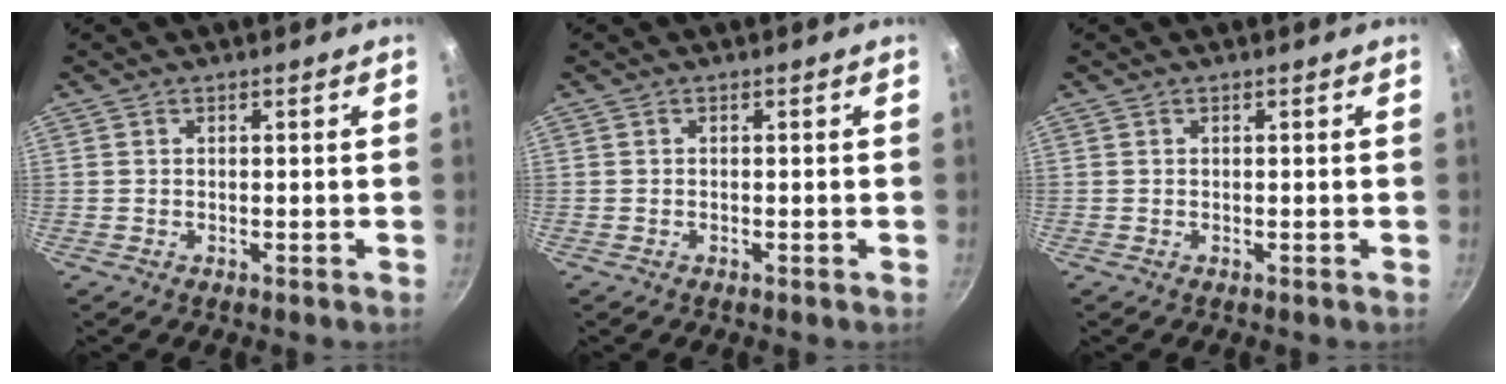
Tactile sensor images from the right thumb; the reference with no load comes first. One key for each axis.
{"total": 0.0}
{"total": 0.0}